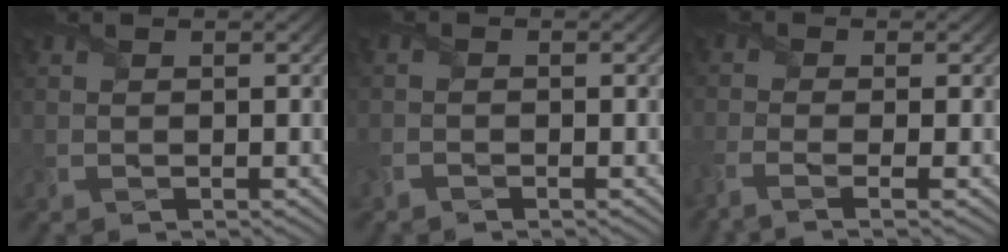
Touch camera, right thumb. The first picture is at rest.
{"total": 1.3, "force": [-1.1, 0.4, 0.6], "torque": [-0.016, 0.000, -0.027]}
{"total": 3.7, "force": [-2.2, 0.5, 2.9], "torque": [-0.074, -0.008, -0.051]}